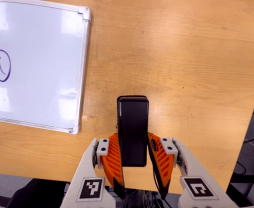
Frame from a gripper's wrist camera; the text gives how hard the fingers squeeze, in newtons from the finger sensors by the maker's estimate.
{"total": 4.3, "left": 3.0, "right": 5.6}